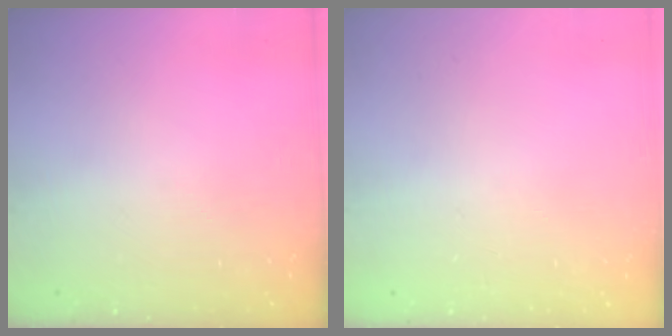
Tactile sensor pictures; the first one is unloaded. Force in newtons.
{"total": 2.6, "press": 2.6, "slide": 0.2}